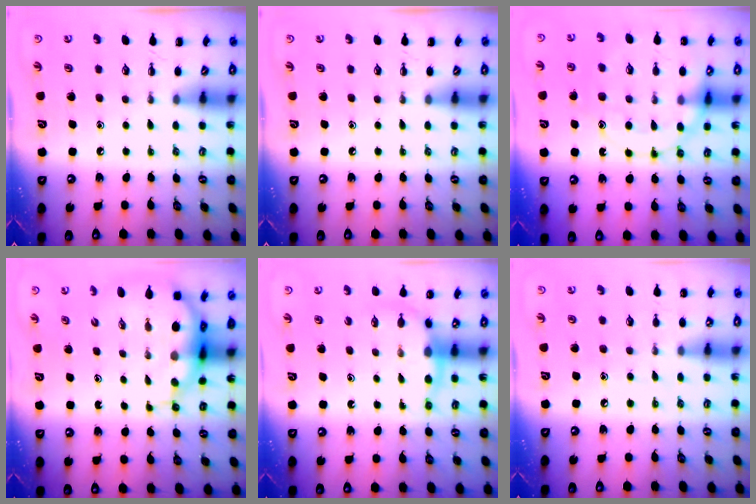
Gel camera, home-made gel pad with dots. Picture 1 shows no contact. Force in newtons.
{"total": 0.0}
{"total": 16.9, "press": 16.8, "slide": 0.7}
{"total": 8.3, "press": 7.9, "slide": 2.3}
{"total": 8.1, "press": 8.0, "slide": 1.2}
{"total": 6.7, "press": 6.5, "slide": 1.7}